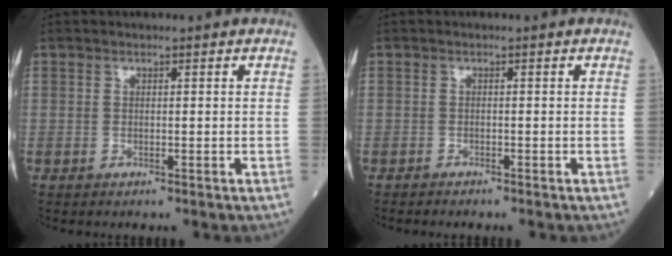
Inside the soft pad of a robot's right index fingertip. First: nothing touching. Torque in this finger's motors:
{"motor_torque": [-0.02, -0.25, 0.01, -0.01]}